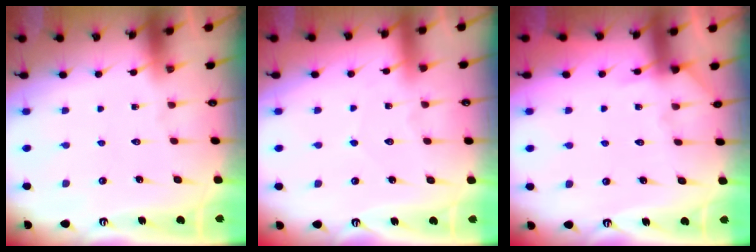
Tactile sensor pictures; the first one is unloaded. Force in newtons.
{"total": 3.0, "press": 2.9, "slide": 0.4}
{"total": 6.1, "press": 6.1, "slide": 0.6}